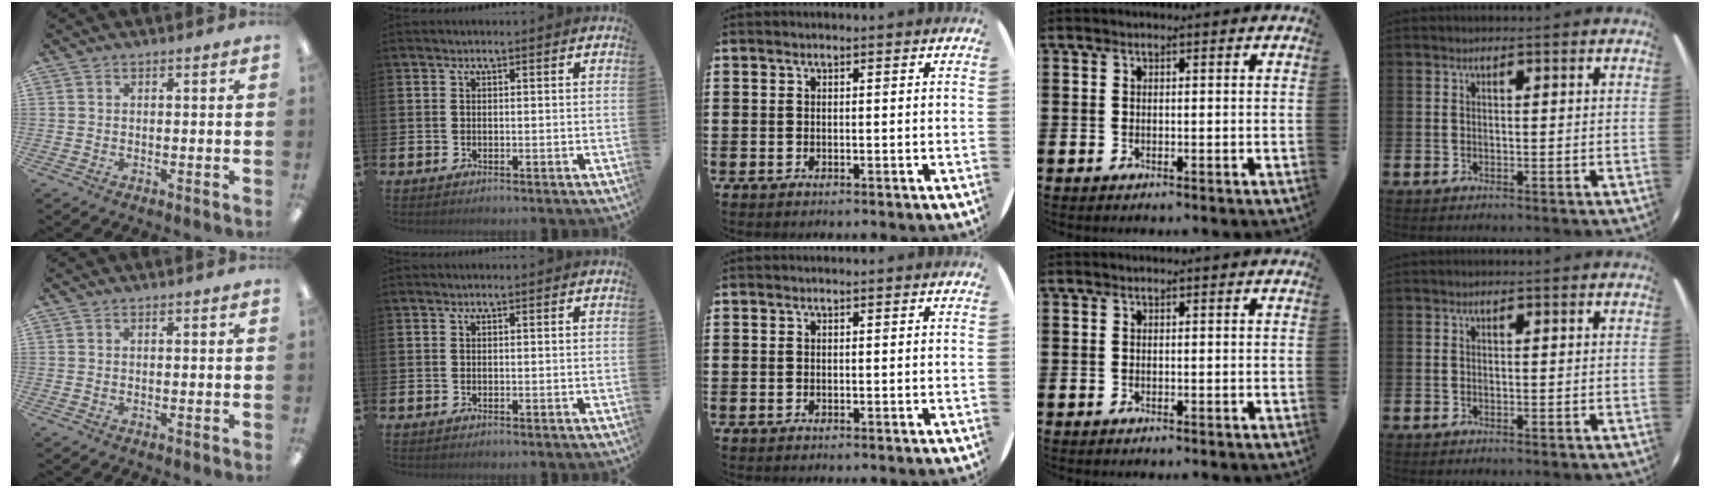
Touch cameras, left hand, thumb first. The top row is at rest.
{}